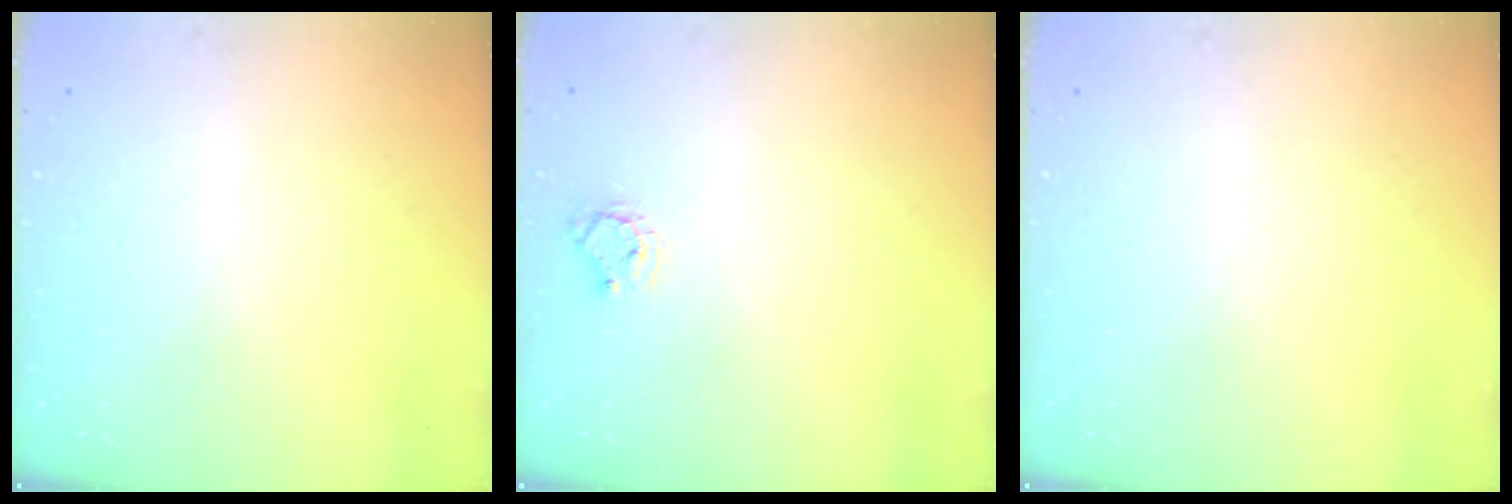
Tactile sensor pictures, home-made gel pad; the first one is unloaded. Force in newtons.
{"total": 5.6, "press": 5.6, "slide": 0.2}
{"total": 0.0}